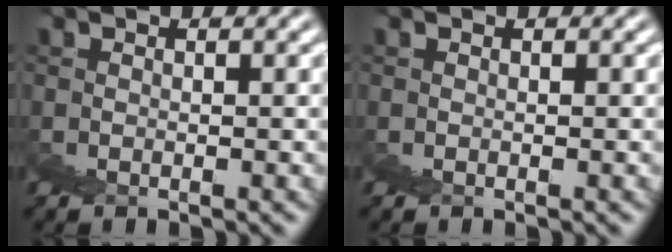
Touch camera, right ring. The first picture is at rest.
{"total": 0.0}